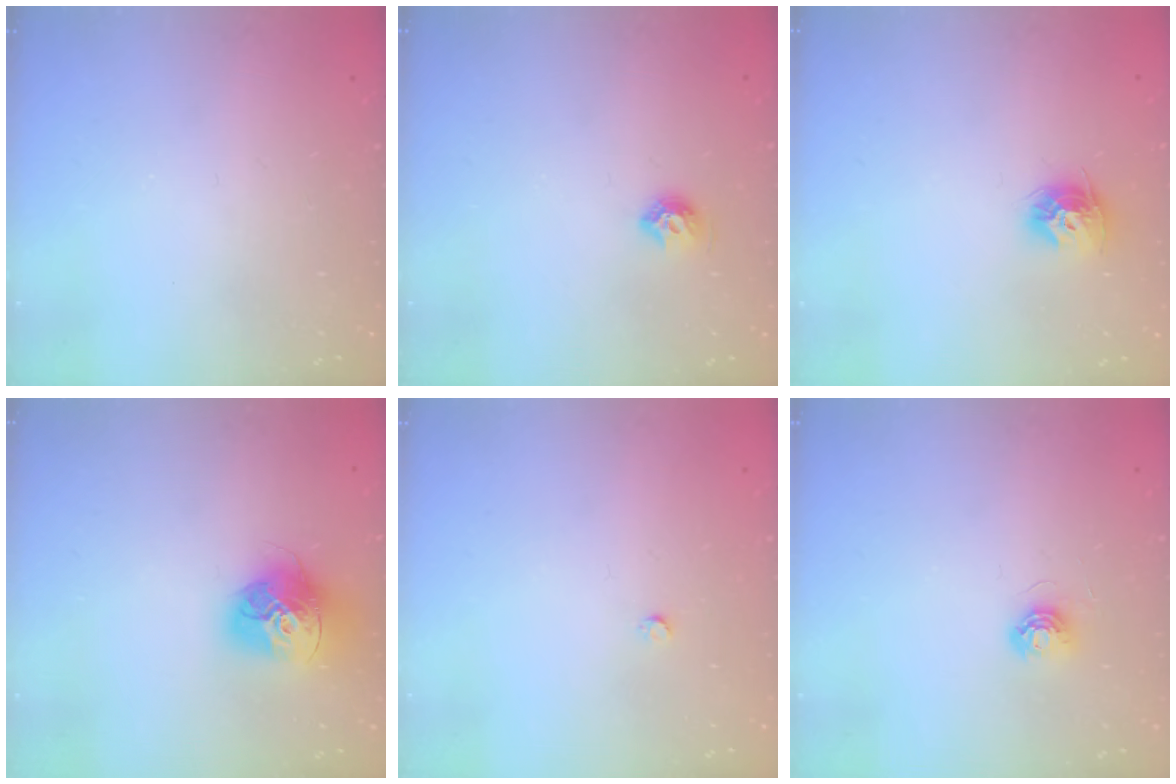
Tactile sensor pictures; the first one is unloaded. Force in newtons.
{"total": 6.6, "press": 6.6, "slide": 0.9}
{"total": 9.4, "press": 9.4, "slide": 0.6}
{"total": 15.9, "press": 15.8, "slide": 1.7}
{"total": 2.4, "press": 2.4, "slide": 0.3}
{"total": 5.4, "press": 5.4, "slide": 0.3}